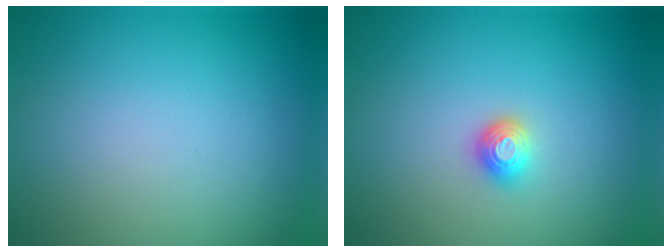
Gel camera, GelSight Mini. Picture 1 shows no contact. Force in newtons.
{"total": 1.3, "press": 1.2, "slide": 0.4}